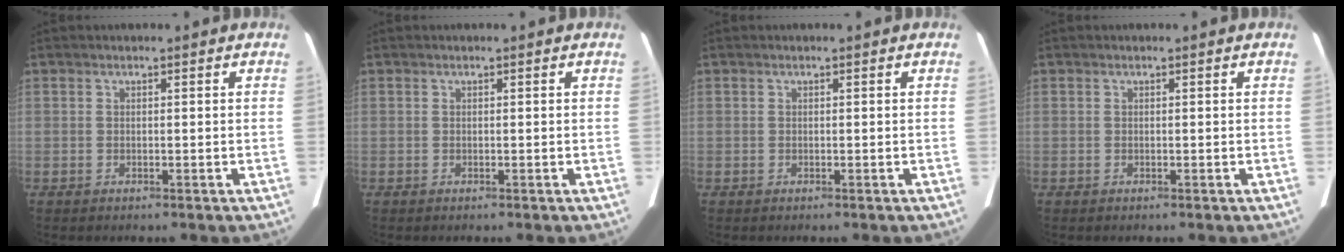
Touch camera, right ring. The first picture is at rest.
{"total": 0.0}
{"total": 0.0}
{"total": 0.0}